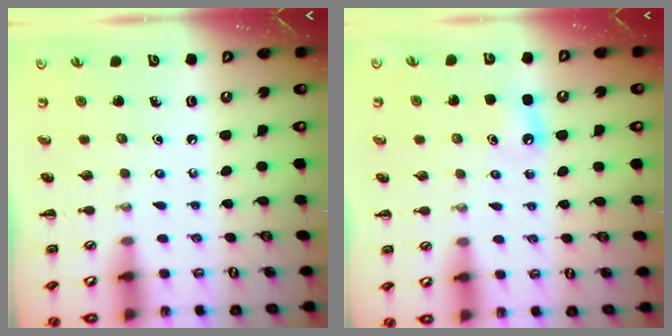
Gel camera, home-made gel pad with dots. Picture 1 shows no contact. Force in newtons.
{"total": 3.8, "press": 3.6, "slide": 1.4}